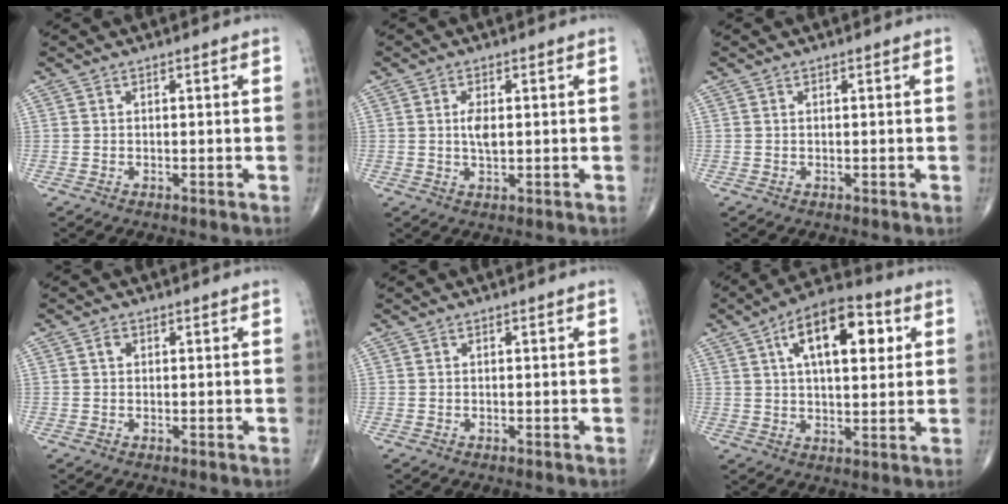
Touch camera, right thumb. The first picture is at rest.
{"total": 3.3, "force": [0.3, 1.5, 2.9], "torque": [-0.052, -0.003, 0.006]}
{"total": 0.0}
{"total": 1.3, "force": [0.4, 0.9, 0.7], "torque": [-0.011, 0.003, 0.006]}
{"total": 0.0}
{"total": 15.5, "force": [5.1, 7.3, 12.7], "torque": [-0.174, 0.007, 0.075]}